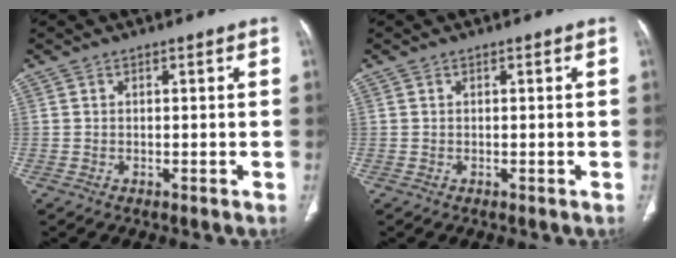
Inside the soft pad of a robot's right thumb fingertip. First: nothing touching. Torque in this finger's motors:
{"motor_torque": [0.09, 0.10, -0.02, 0.02, 0.04]}